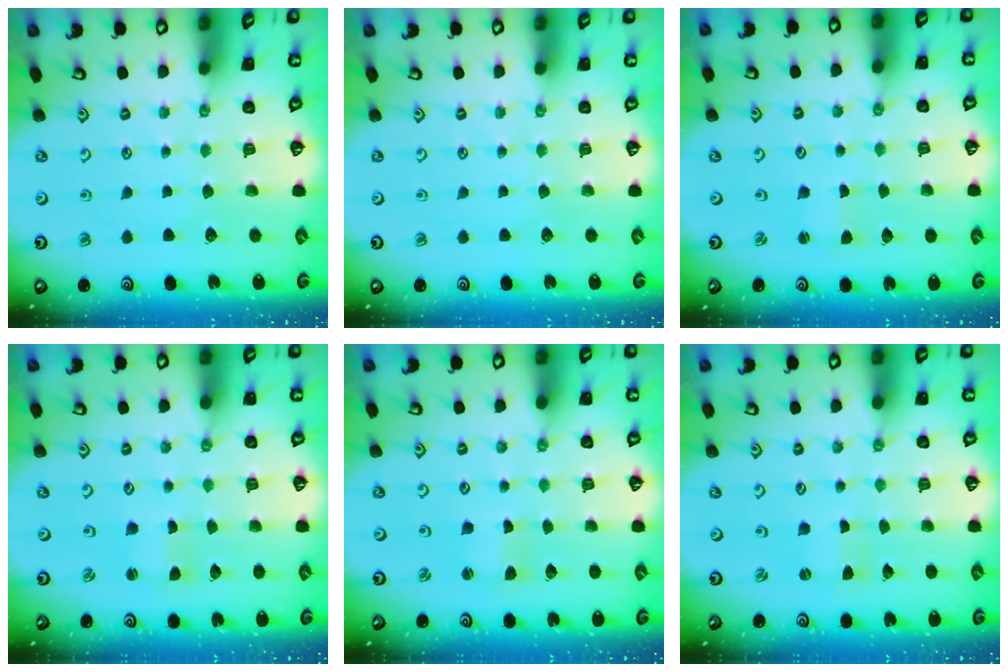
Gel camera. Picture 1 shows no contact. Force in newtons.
{"total": 0.0}
{"total": 0.8, "press": 0.8, "slide": 0.0}
{"total": 0.9, "press": 0.9, "slide": 0.0}
{"total": 1.2, "press": 1.1, "slide": 0.3}
{"total": 0.0}